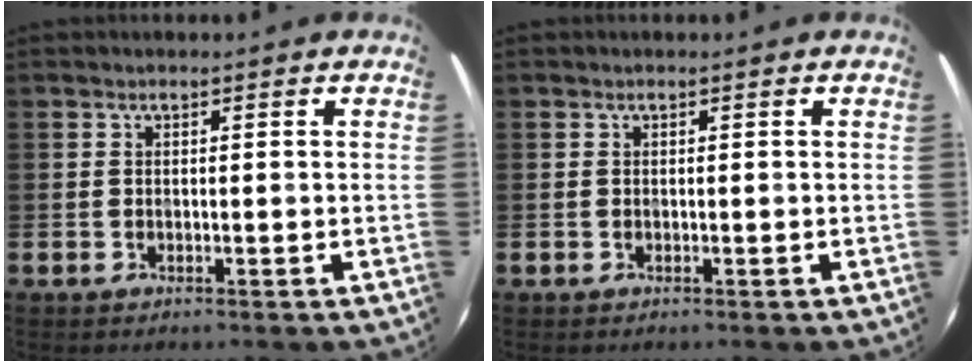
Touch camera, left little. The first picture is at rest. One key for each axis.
{"total": 0.0}